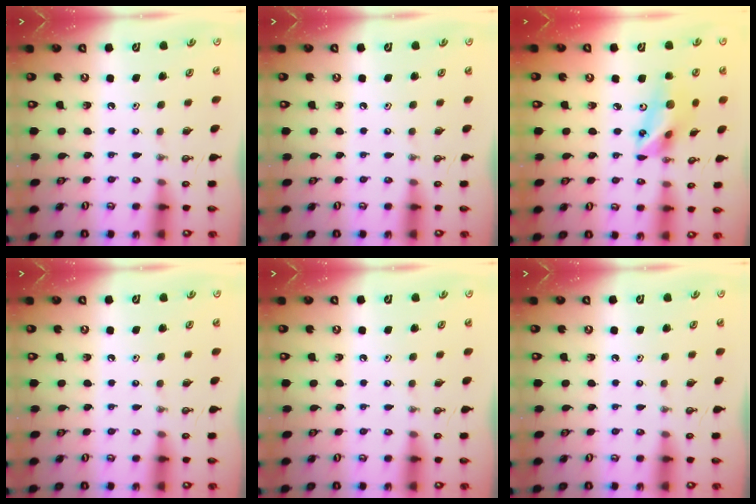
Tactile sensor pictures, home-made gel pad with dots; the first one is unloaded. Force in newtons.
{"total": 0.0}
{"total": 14.8, "press": 14.5, "slide": 3.1}
{"total": 0.0}
{"total": 0.0}
{"total": 0.0}